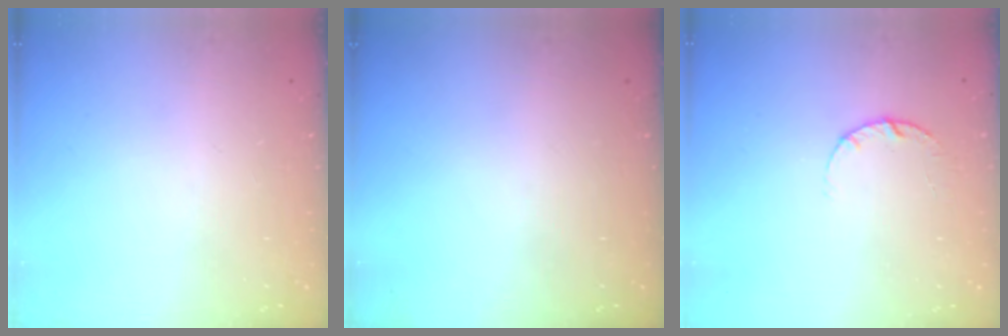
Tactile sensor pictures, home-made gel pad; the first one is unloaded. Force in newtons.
{"total": 0.0}
{"total": 3.6, "press": 3.6, "slide": 0.5}